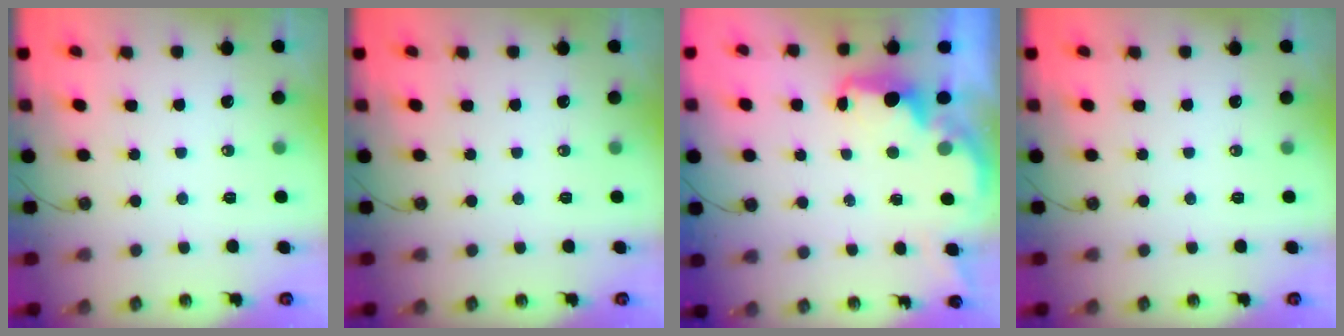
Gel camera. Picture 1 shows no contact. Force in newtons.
{"total": 0.0}
{"total": 2.0, "press": 1.9, "slide": 0.8}
{"total": 0.0}